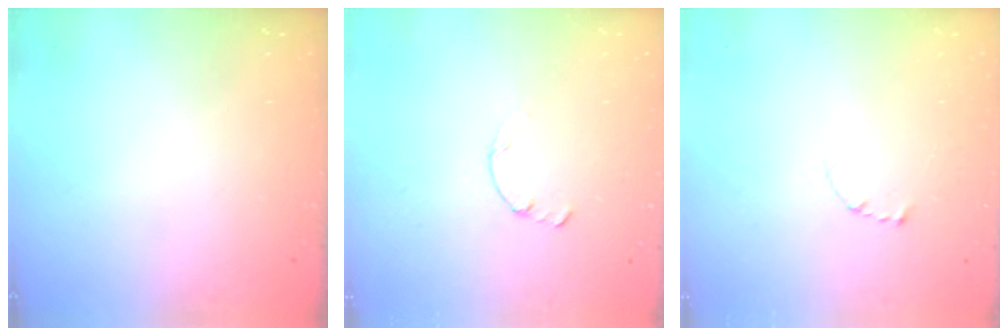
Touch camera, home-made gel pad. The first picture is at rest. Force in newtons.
{"total": 0.0}
{"total": 2.3, "press": 2.3, "slide": 0.2}